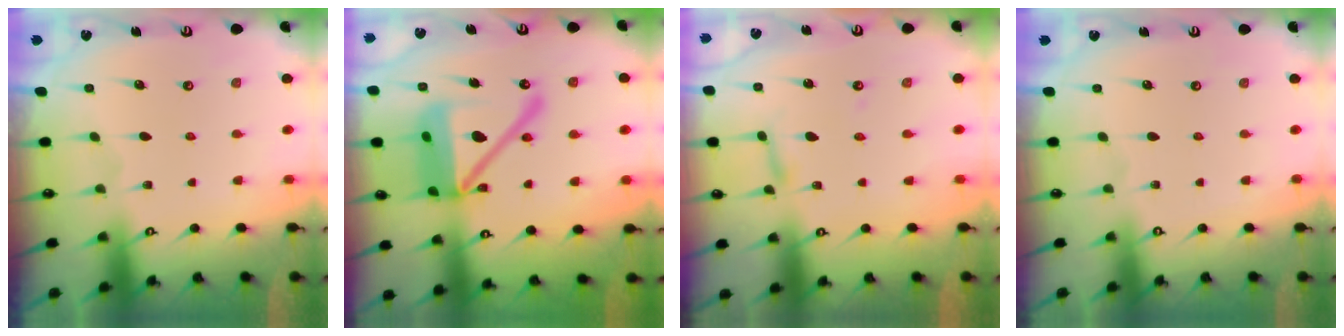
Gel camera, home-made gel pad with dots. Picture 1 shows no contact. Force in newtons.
{"total": 19.5, "press": 19.3, "slide": 2.7}
{"total": 2.7, "press": 2.7, "slide": 0.1}
{"total": 0.6, "press": 0.5, "slide": 0.4}